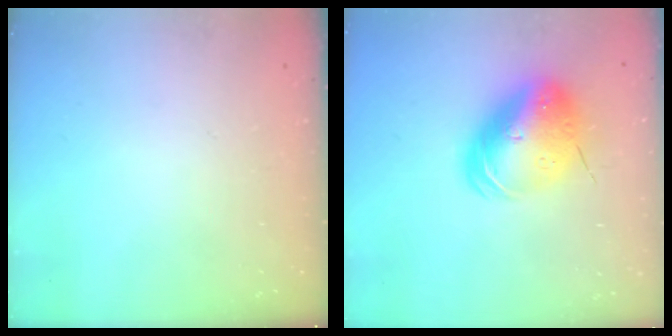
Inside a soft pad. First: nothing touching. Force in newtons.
{"total": 14.7, "press": 14.4, "slide": 2.9}